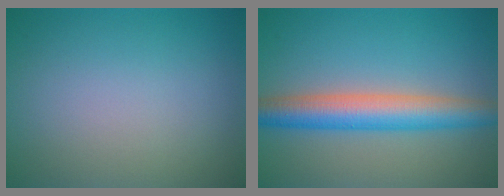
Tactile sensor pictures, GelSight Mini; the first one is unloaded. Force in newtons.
{"total": 5.9, "press": 5.9, "slide": 0.3}